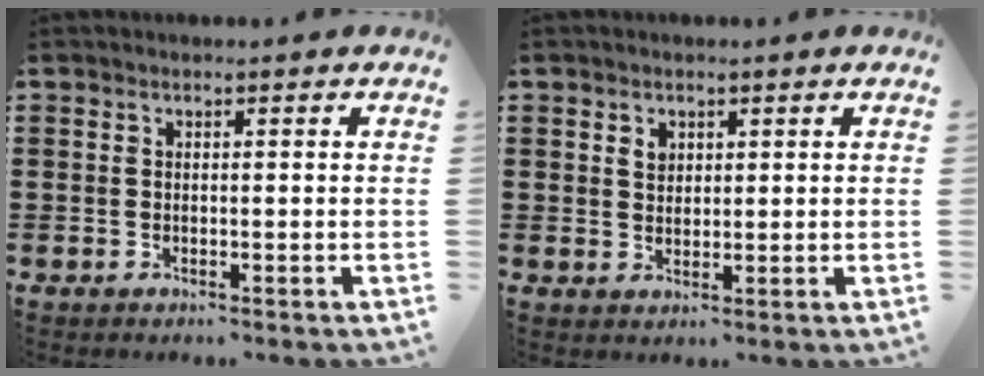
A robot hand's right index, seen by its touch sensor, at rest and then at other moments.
{"total": 1.9, "force": [1.0, 1.4, 0.8], "torque": [-0.020, 0.006, 0.018]}